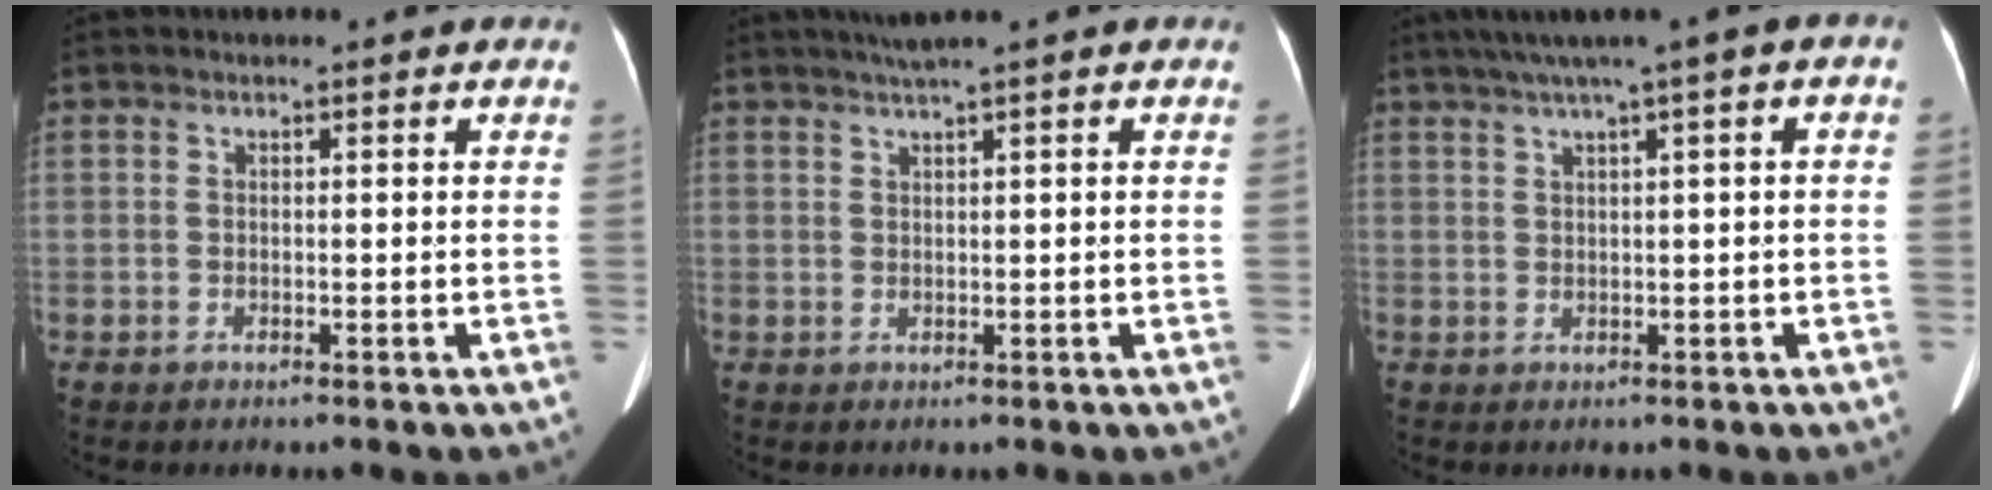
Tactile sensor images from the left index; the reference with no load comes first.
{"total": 2.4, "force": [1.6, -0.6, 1.6], "torque": [-0.036, 0.006, 0.036]}
{"total": 6.4, "force": [1.9, 0.0, 6.1], "torque": [-0.096, 0.038, 0.032]}